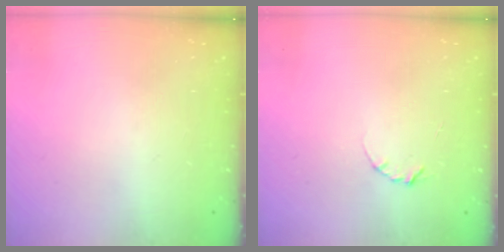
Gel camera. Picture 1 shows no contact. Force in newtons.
{"total": 2.3, "press": 2.3, "slide": 0.4}